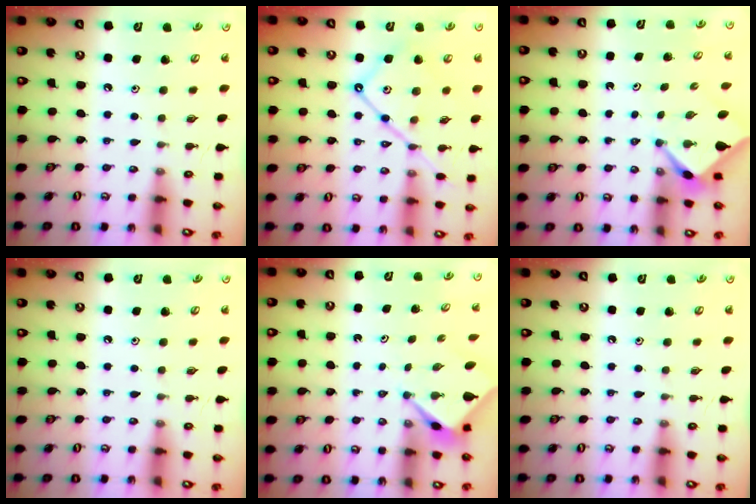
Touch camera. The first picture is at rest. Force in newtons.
{"total": 14.2, "press": 14.1, "slide": 1.4}
{"total": 2.4, "press": 2.4, "slide": 0.3}
{"total": 0.0}
{"total": 2.5, "press": 2.5, "slide": 0.2}
{"total": 0.0}